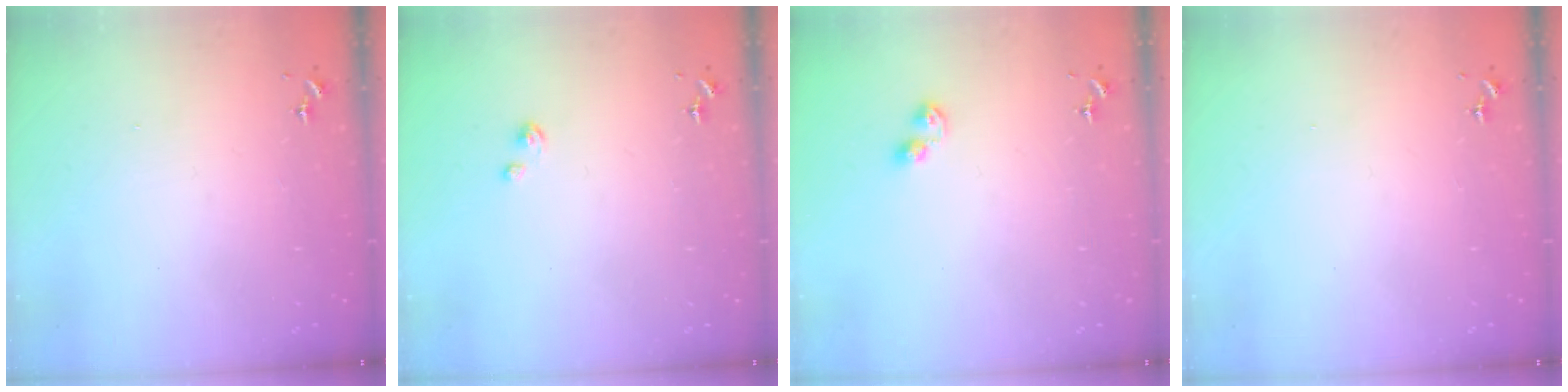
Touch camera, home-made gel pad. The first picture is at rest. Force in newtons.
{"total": 2.8, "press": 2.8, "slide": 0.3}
{"total": 3.8, "press": 3.7, "slide": 0.5}
{"total": 0.0}